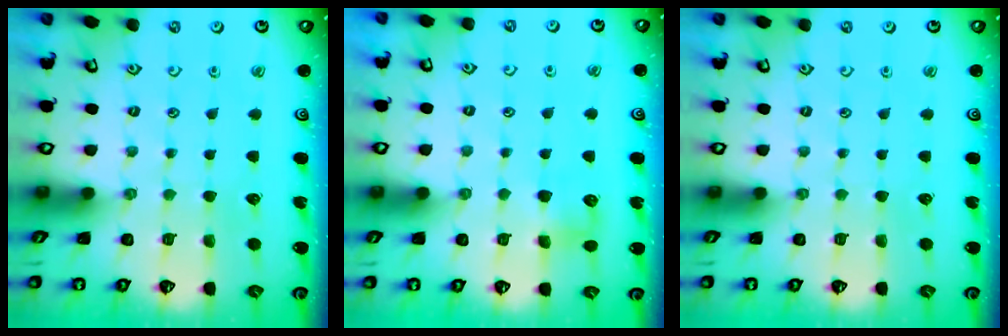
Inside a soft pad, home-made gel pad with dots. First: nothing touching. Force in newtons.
{"total": 5.4, "press": 5.4, "slide": 0.7}
{"total": 0.0}